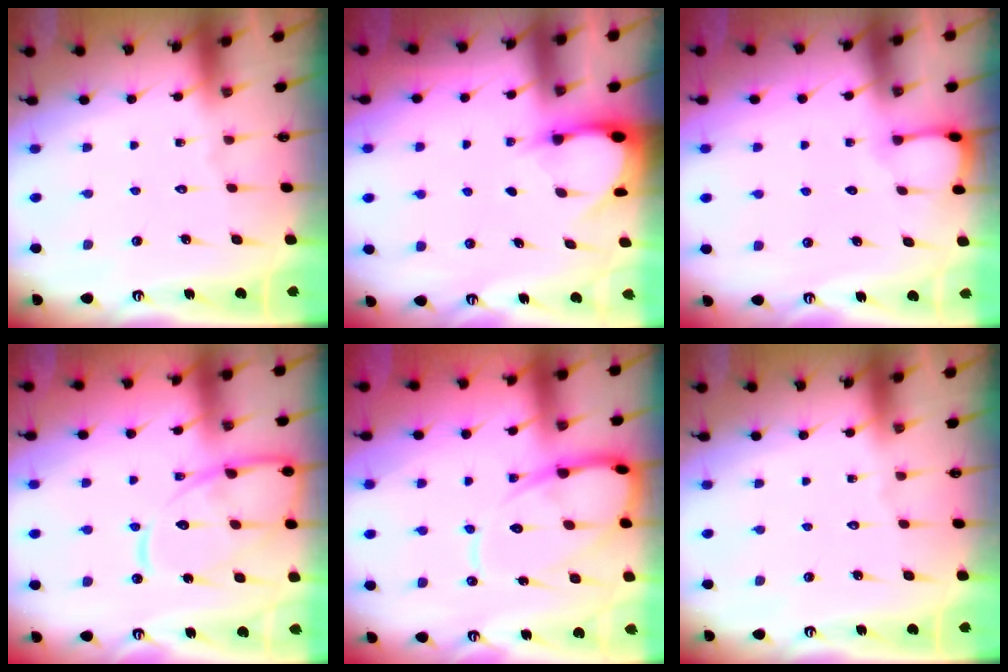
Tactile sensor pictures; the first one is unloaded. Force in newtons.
{"total": 3.0, "press": 3.0, "slide": 0.3}
{"total": 3.6, "press": 3.6, "slide": 0.3}
{"total": 14.5, "press": 14.4, "slide": 1.4}
{"total": 12.5, "press": 12.4, "slide": 1.3}
{"total": 0.0}